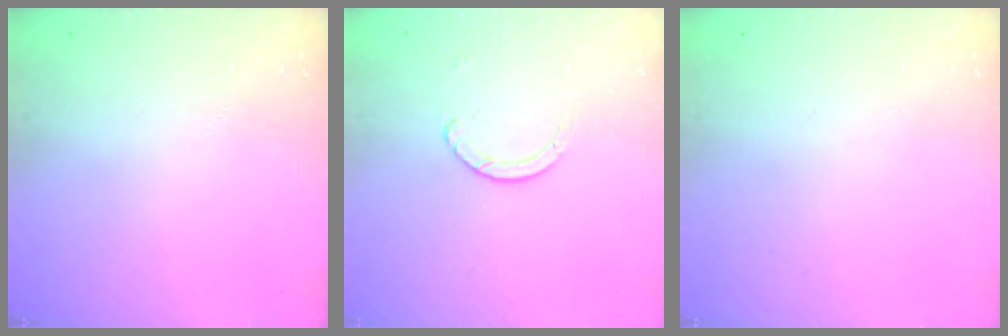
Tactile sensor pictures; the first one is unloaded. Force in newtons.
{"total": 2.7, "press": 2.7, "slide": 0.3}
{"total": 0.0}